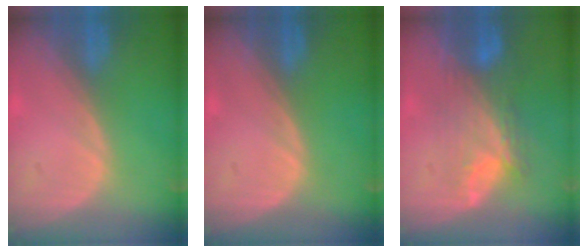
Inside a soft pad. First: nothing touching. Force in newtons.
{"total": 0.0}
{"total": 7.8, "press": 7.4, "slide": 2.7}